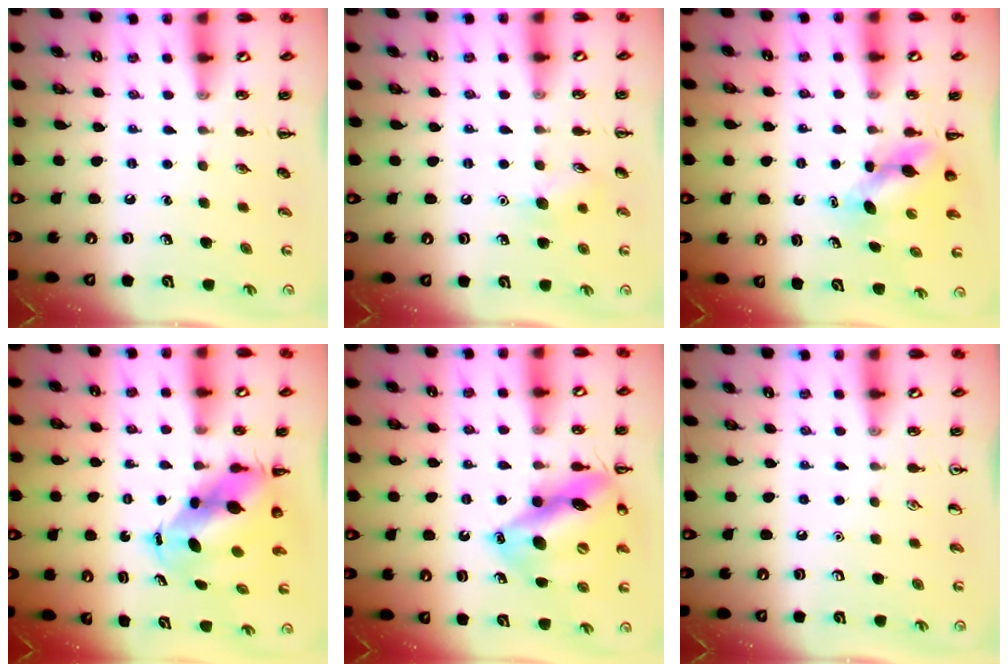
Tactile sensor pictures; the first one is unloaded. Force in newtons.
{"total": 6.6, "press": 6.4, "slide": 1.4}
{"total": 5.3, "press": 5.3, "slide": 0.3}
{"total": 7.9, "press": 7.5, "slide": 2.3}
{"total": 16.6, "press": 16.4, "slide": 2.4}
{"total": 0.0}